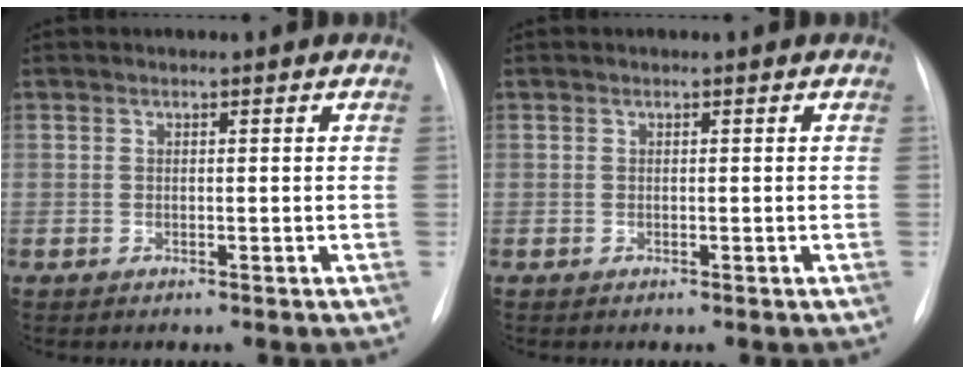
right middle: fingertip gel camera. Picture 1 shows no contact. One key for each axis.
{"total": 0.0}